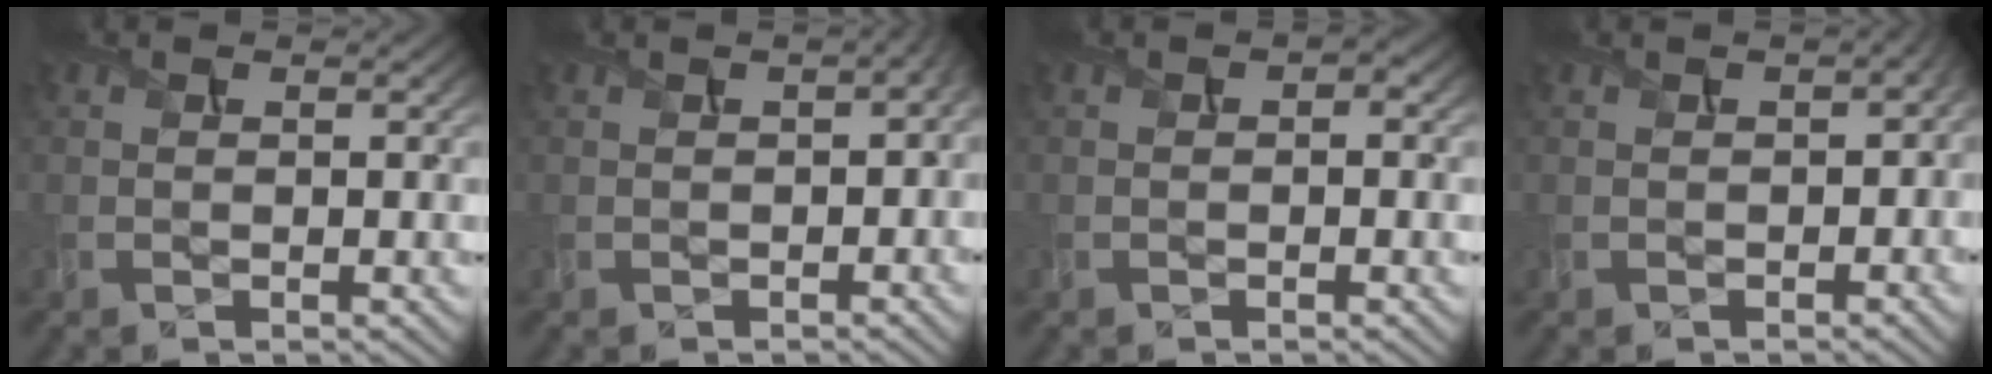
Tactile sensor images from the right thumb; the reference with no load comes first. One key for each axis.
{"total": 3.5, "fx": -0.2, "fy": 1.8, "fz": 3.0, "tx": -0.040, "ty": -0.003, "tz": 0.002}
{"total": 1.3, "fx": 0.1, "fy": 0.9, "fz": 1.0, "tx": -0.017, "ty": -0.002, "tz": 0.003}
{"total": 2.6, "fx": -0.5, "fy": 1.6, "fz": 2.0, "tx": -0.031, "ty": -0.005, "tz": -0.003}